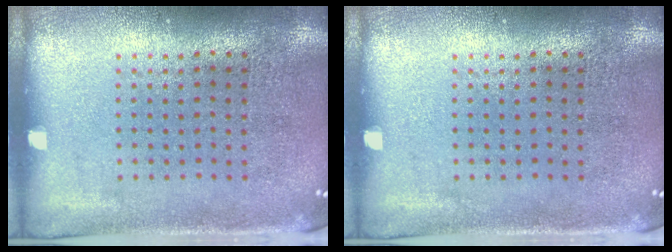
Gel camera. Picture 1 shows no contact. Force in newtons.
{"total": 0.0}